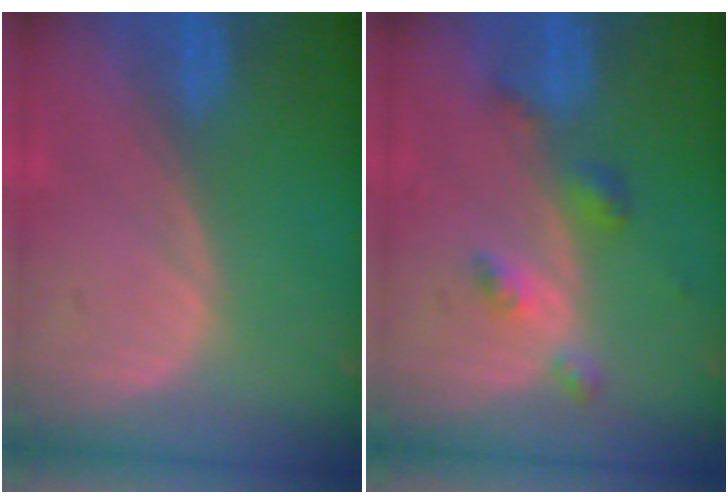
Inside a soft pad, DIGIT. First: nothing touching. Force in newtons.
{"total": 4.2, "press": 3.8, "slide": 1.8}